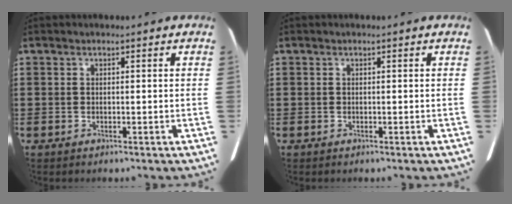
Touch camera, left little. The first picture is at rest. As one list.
[{"total": 0.0}]